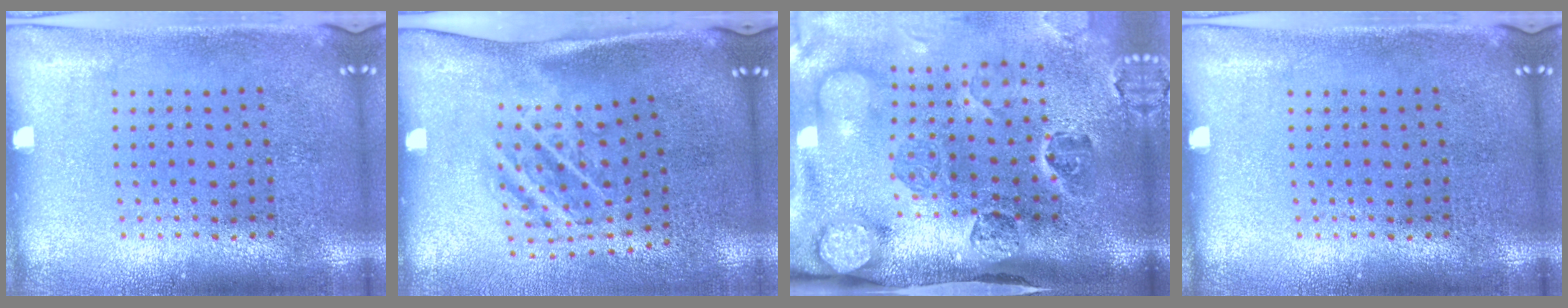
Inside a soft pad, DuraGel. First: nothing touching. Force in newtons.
{"total": 1.8, "press": 1.1, "slide": 1.4}
{"total": 5.1, "press": 3.6, "slide": 3.5}
{"total": 0.0}